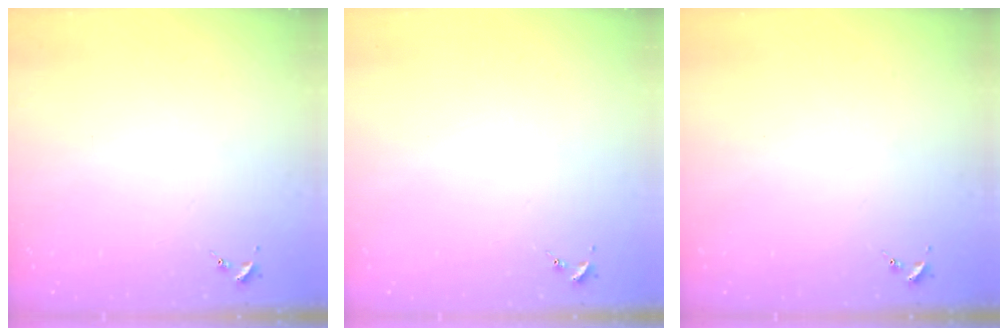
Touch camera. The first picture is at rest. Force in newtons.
{"total": 0.0}
{"total": 0.0}